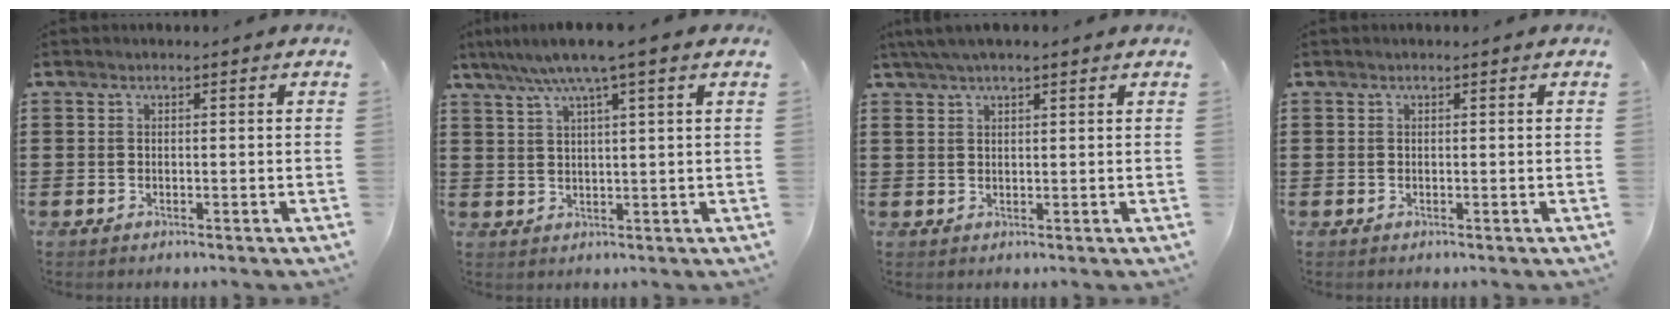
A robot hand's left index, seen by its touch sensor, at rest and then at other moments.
{"total": 6.1, "force": [4.1, -0.2, 4.4], "torque": [-0.094, -0.007, 0.070]}
{"total": 3.1, "force": [2.2, 0.8, 2.1], "torque": [-0.045, 0.008, 0.041]}
{"total": 0.0}